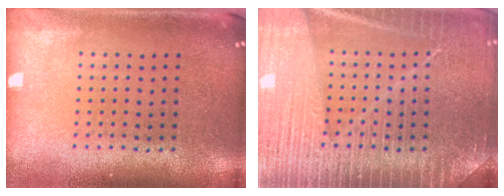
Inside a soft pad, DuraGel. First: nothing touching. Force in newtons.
{"total": 6.6, "press": 6.5, "slide": 0.9}